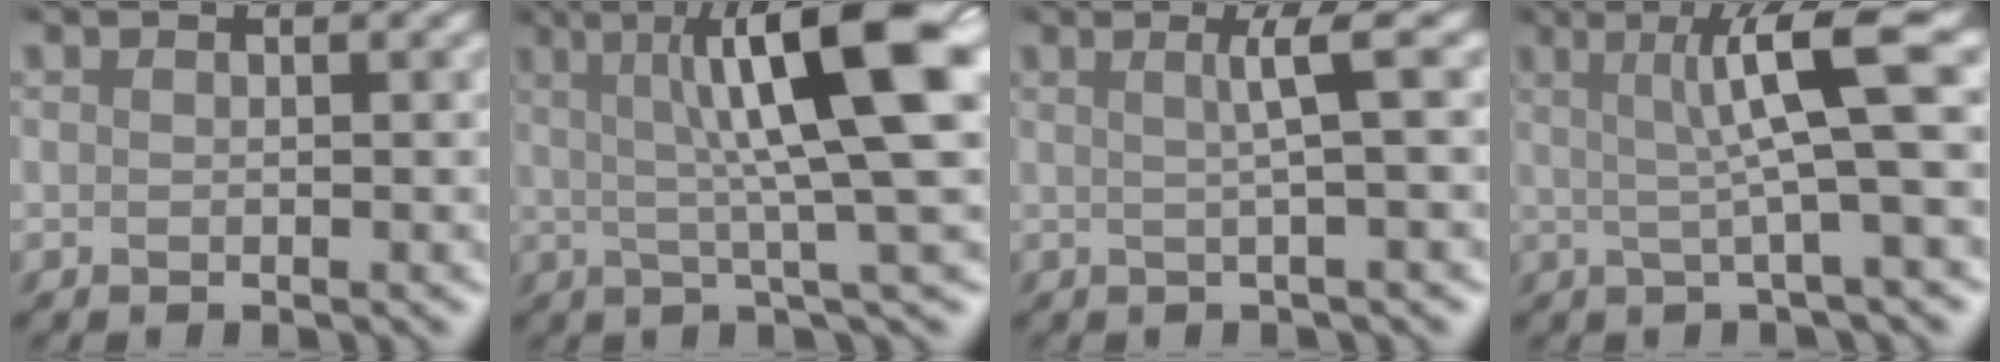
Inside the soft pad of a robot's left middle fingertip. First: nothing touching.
{"total": 10.7, "force": [3.0, 1.6, 10.1], "torque": [-0.132, 0.019, 0.056]}
{"total": 2.3, "force": [0.5, -0.4, 2.2], "torque": [-0.041, 0.005, 0.014]}
{"total": 6.0, "force": [1.3, 0.3, 5.8], "torque": [-0.100, 0.017, 0.028]}